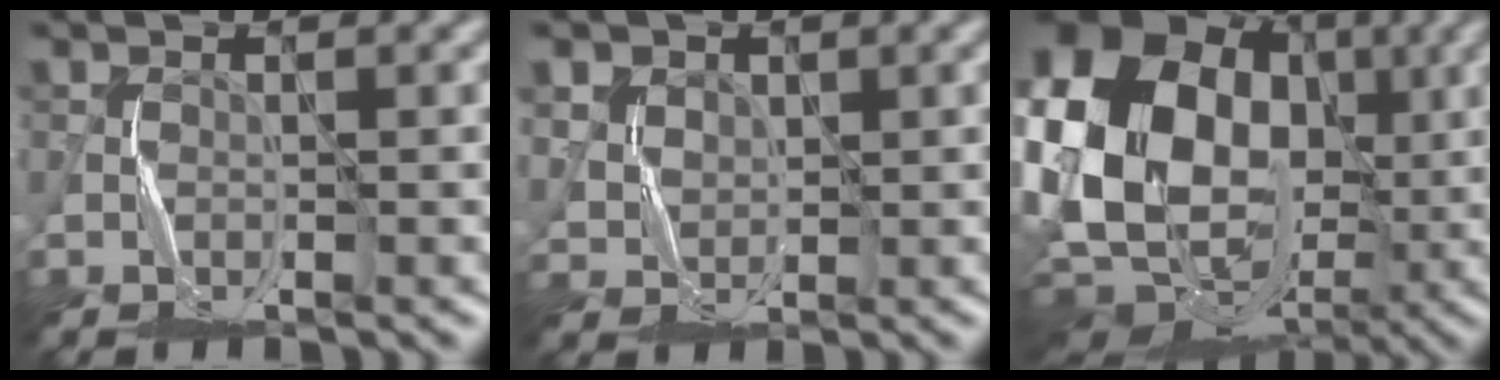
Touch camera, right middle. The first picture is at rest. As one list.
[{"total": 5.2, "force": [3.0, 3.6, 2.2], "torque": [-0.069, 0.008, 0.059]}, {"total": 22.0, "force": [1.4, 16.9, 13.9], "torque": [-0.280, 0.006, 0.013]}]